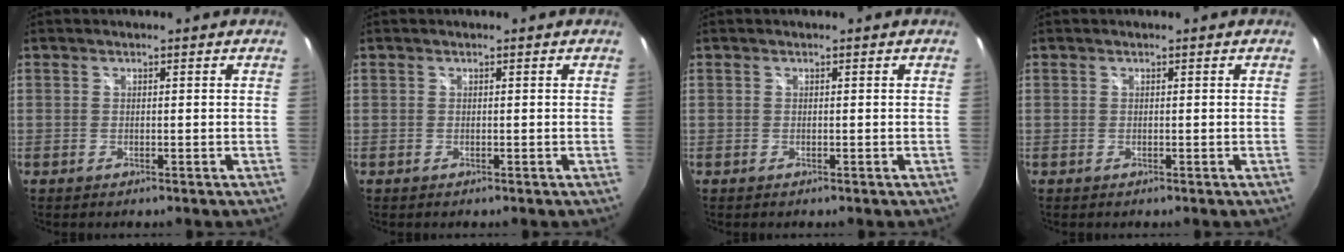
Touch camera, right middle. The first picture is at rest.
{"total": 0.0}
{"total": 0.0}
{"total": 0.0}